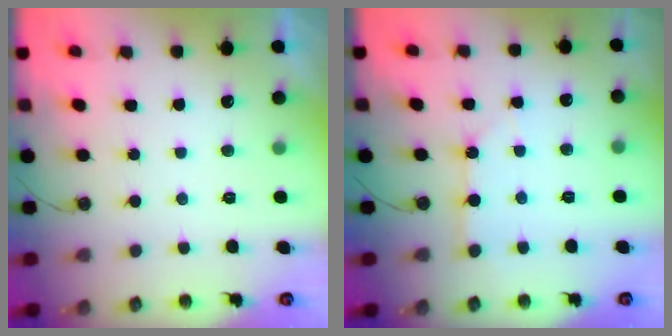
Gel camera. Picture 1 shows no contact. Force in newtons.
{"total": 2.8, "press": 2.8, "slide": 0.3}